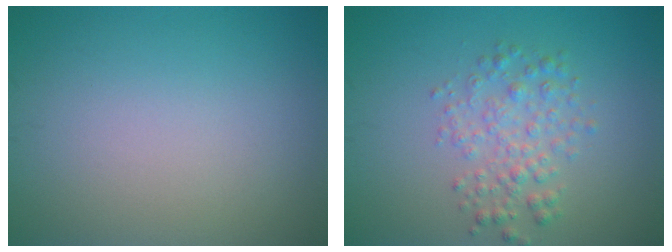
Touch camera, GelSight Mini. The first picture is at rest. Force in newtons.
{"total": 2.8, "press": 2.8, "slide": 0.0}